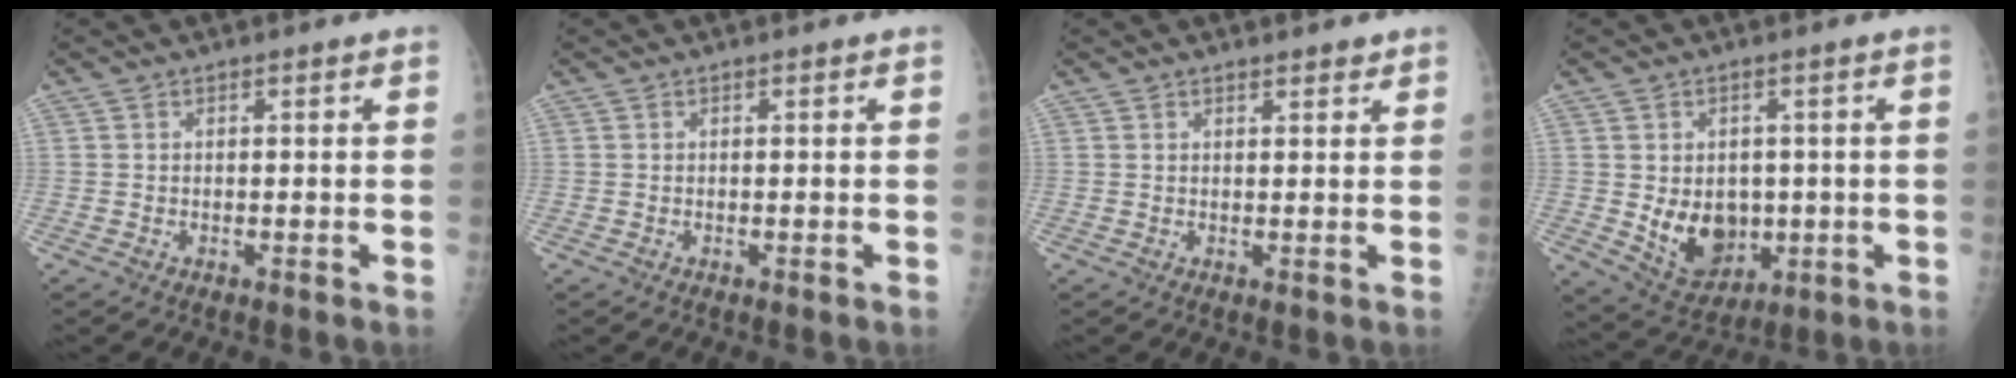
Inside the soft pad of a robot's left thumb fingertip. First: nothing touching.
{"total": 0.0}
{"total": 1.6, "force": [1.4, 0.6, 0.6], "torque": [-0.002, -0.008, 0.018]}
{"total": 9.6, "force": [-0.7, 7.3, 6.2], "torque": [-0.066, -0.012, 0.012]}